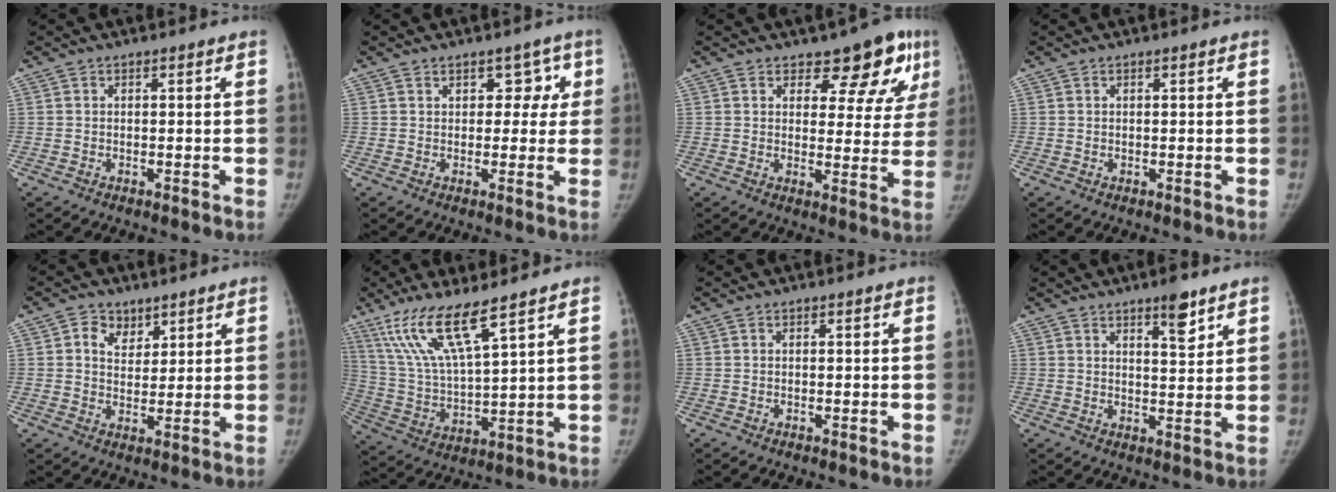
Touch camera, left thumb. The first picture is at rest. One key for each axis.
{"total": 4.5, "fx": 1.9, "fy": 3.3, "fz": 2.4, "tx": 0.014, "ty": -0.003, "tz": 0.018}
{"total": 10.9, "fx": 7.1, "fy": 5.6, "fz": 6.1, "tx": -0.027, "ty": -0.041, "tz": 0.081}
{"total": 0.0}
{"total": 5.0, "fx": 2.7, "fy": 3.7, "fz": 2.0, "tx": -0.012, "ty": -0.016, "tz": 0.048}
{"total": 13.8, "fx": 9.2, "fy": 2.2, "fz": 10.1, "tx": -0.204, "ty": -0.044, "tz": 0.195}
{"total": 0.0}
{"total": 5.6, "fx": 3.7, "fy": 1.4, "fz": 3.9, "tx": -0.046, "ty": -0.026, "tz": 0.055}